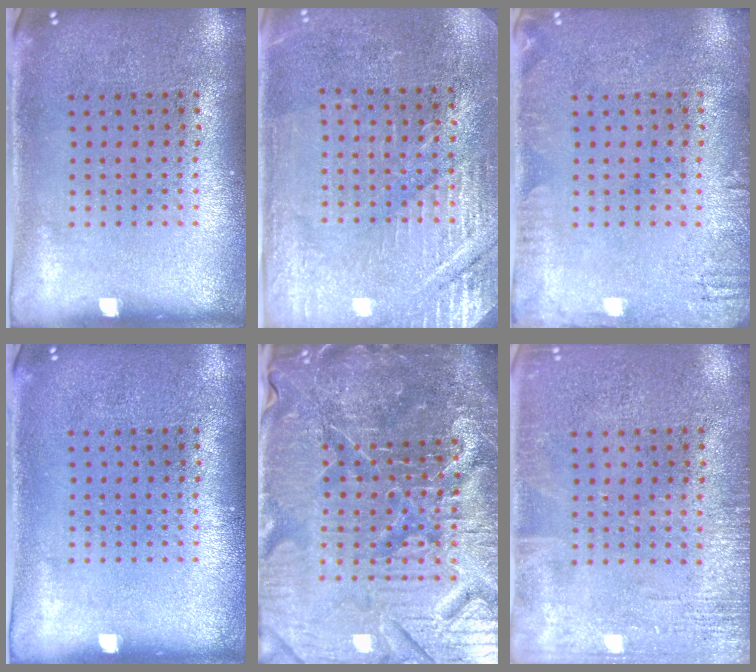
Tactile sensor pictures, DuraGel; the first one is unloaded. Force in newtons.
{"total": 2.9, "press": 2.9, "slide": 0.2}
{"total": 1.7, "press": 1.7, "slide": 0.2}
{"total": 0.0}
{"total": 6.8, "press": 6.1, "slide": 3.0}
{"total": 2.2, "press": 2.2, "slide": 0.3}